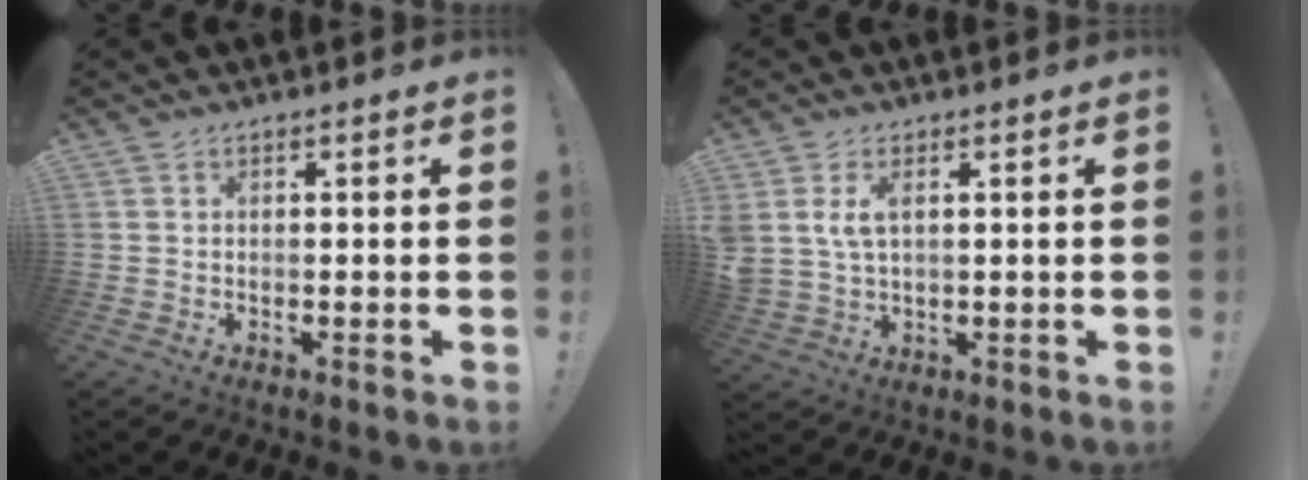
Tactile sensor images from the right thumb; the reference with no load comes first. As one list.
[{"total": 5.6, "force": [2.1, 2.9, 4.3], "torque": [-0.098, -0.005, 0.038]}]